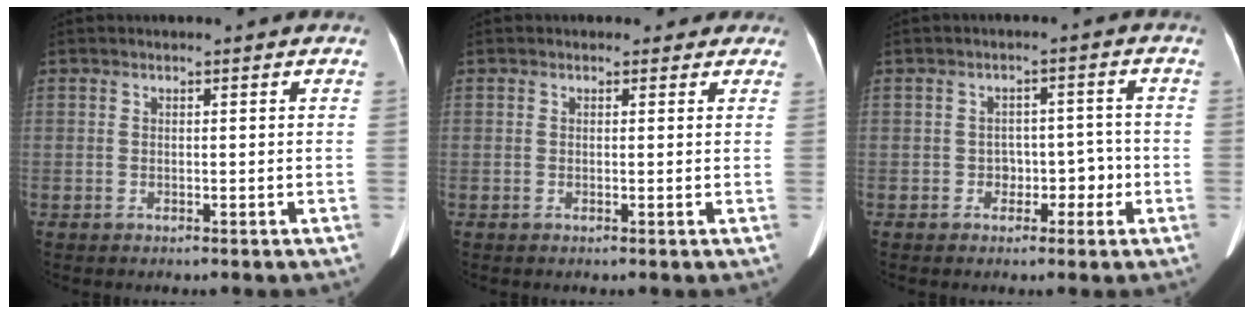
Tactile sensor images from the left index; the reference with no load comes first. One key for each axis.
{"total": 1.9, "fx": 1.3, "fy": 1.4, "fz": 0.1, "tx": 0.007, "ty": -0.001, "tz": 0.005}
{"total": 3.8, "fx": -1.5, "fy": 2.6, "fz": 2.2, "tx": -0.019, "ty": 0.020, "tz": -0.017}